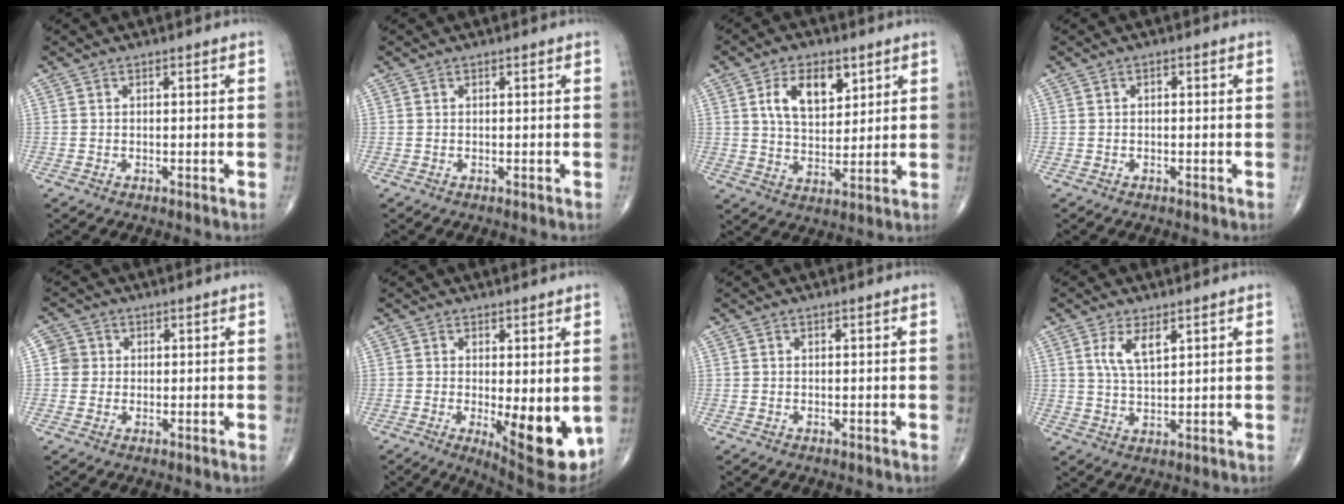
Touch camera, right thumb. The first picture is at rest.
{"total": 0.0}
{"total": 10.5, "force": [4.4, 6.0, 7.4], "torque": [-0.102, -0.017, 0.080]}
{"total": 0.8, "force": [0.0, 0.4, 0.6], "torque": [-0.011, 0.003, -0.001]}
{"total": 3.2, "force": [0.3, 3.1, 0.5], "torque": [0.014, 0.005, 0.001]}
{"total": 11.8, "force": [-1.9, 4.1, 10.9], "torque": [-0.135, -0.027, -0.013]}
{"total": 0.0}
{"total": 5.4, "force": [2.5, 2.1, 4.3], "torque": [-0.081, -0.012, 0.054]}